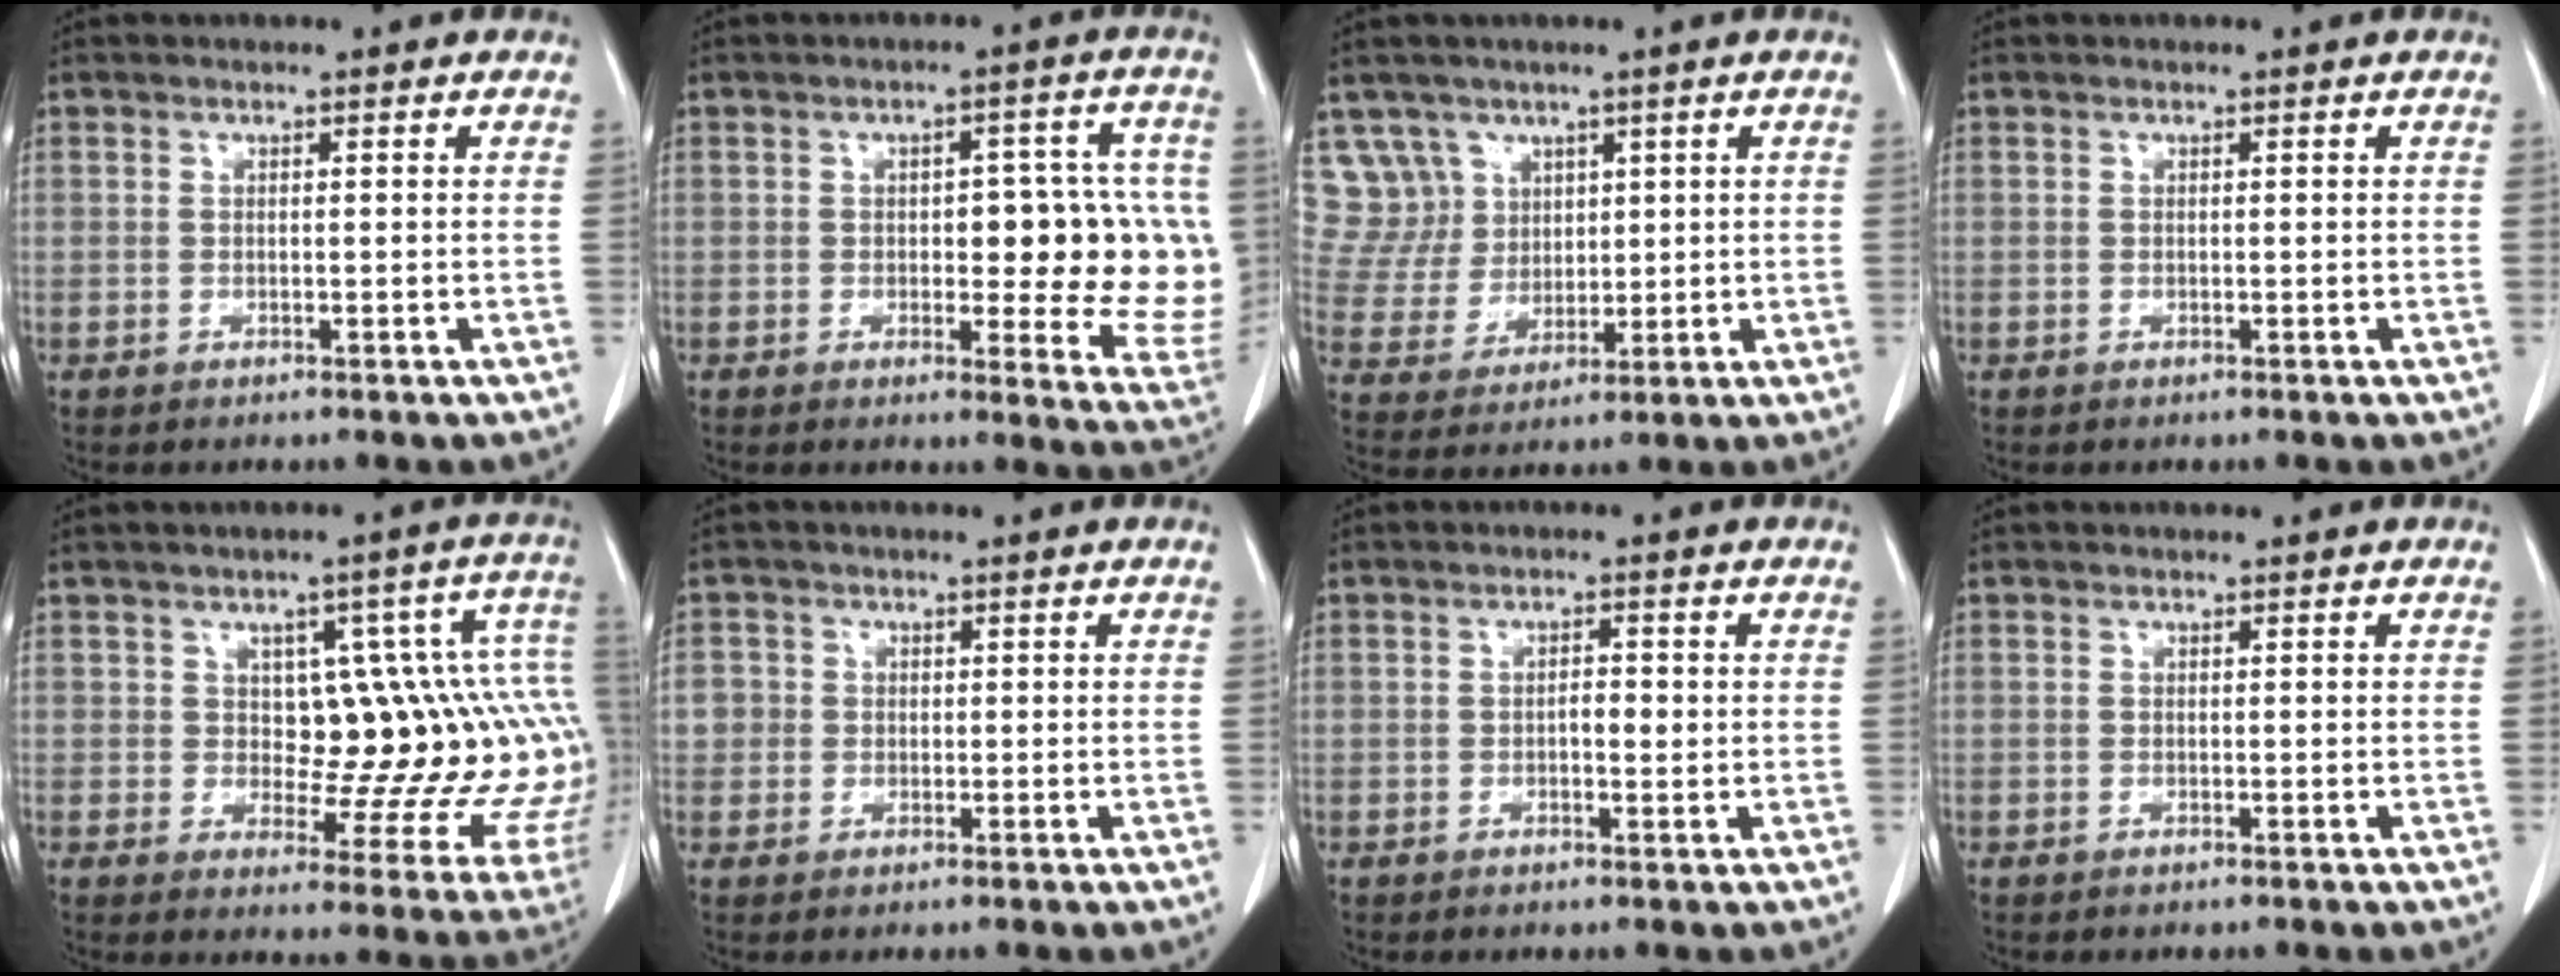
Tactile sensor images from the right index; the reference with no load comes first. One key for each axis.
{"total": 14.2, "fx": 0.1, "fy": 5.4, "fz": 13.1, "tx": -0.139, "ty": 0.011, "tz": 0.008}
{"total": 8.2, "fx": 4.8, "fy": 6.5, "fz": -0.3, "tx": 0.003, "ty": 0.021, "tz": 0.107}
{"total": 0.0}
{"total": 14.7, "fx": 1.9, "fy": 6.3, "fz": 13.1, "tx": -0.133, "ty": 0.022, "tz": 0.026}
{"total": 2.7, "fx": 0.1, "fy": 2.7, "fz": 0.2, "tx": 0.010, "ty": 0.007, "tz": 0.001}
{"total": 2.0, "fx": -0.1, "fy": 0.8, "fz": 1.8, "tx": -0.029, "ty": 0.004, "tz": -0.001}
{"total": 0.0}